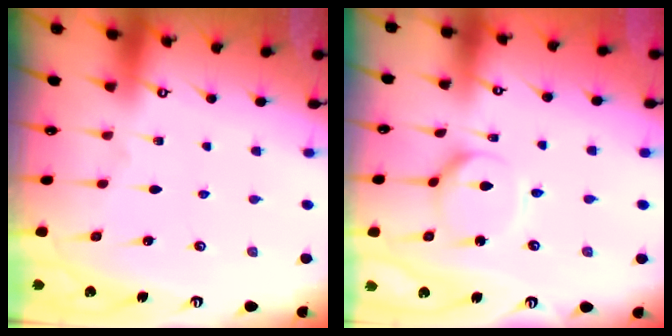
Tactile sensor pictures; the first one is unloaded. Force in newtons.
{"total": 7.2, "press": 7.2, "slide": 0.7}